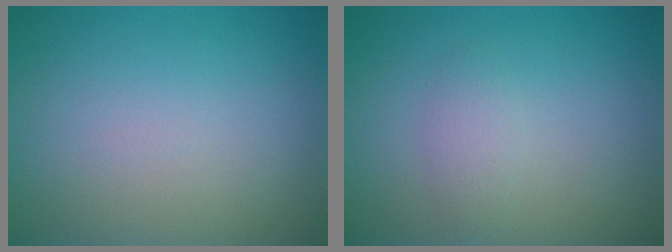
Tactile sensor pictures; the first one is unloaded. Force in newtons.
{"total": 1.4, "press": 1.4, "slide": 0.1}